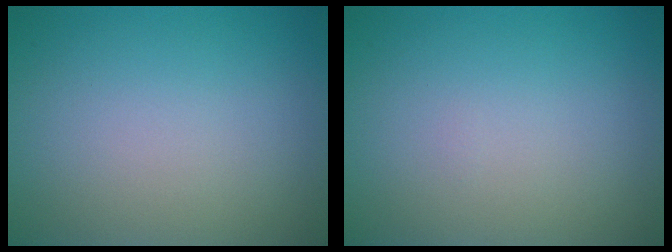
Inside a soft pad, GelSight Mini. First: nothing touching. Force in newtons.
{"total": 0.0}